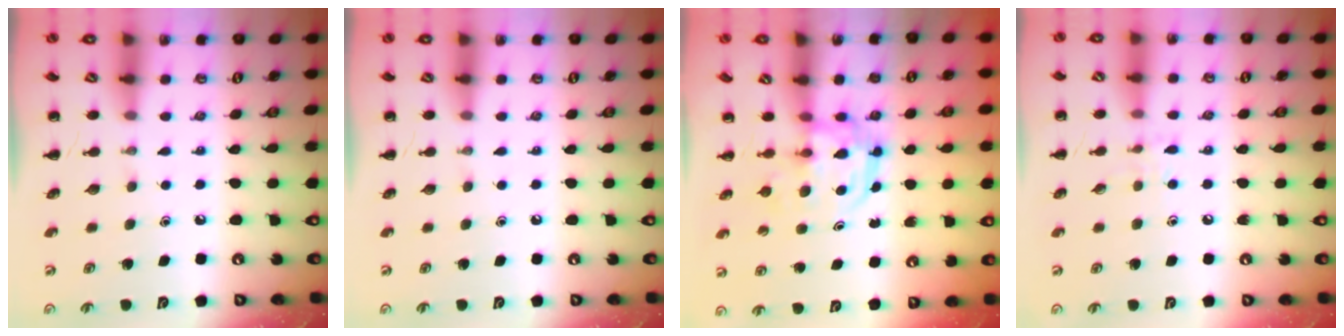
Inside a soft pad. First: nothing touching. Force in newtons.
{"total": 0.0}
{"total": 3.3, "press": 3.3, "slide": 0.4}
{"total": 6.0, "press": 5.7, "slide": 2.1}